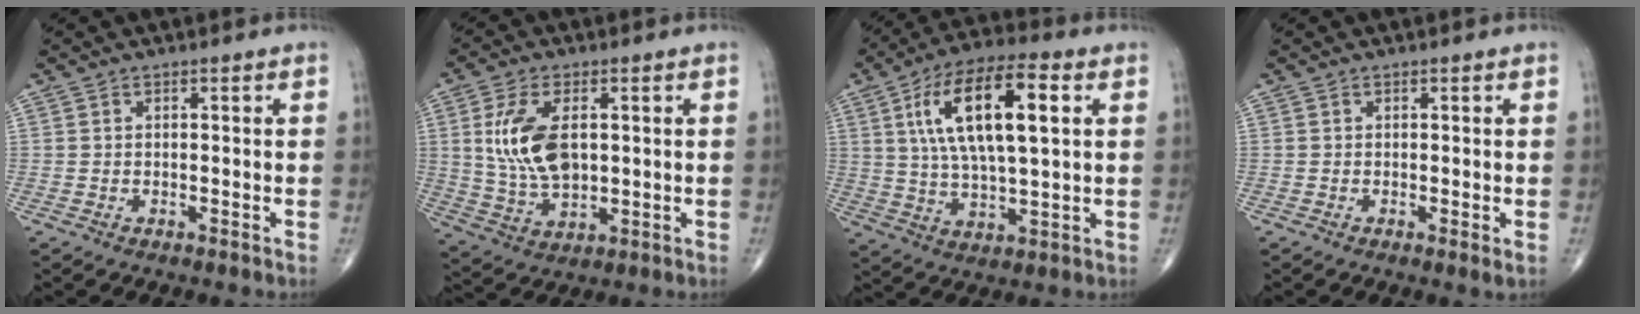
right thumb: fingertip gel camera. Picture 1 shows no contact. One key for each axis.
{"total": 12.0, "fx": 2.0, "fy": 6.7, "fz": 9.8, "tx": -0.189, "ty": -0.008, "tz": 0.045}
{"total": 18.1, "fx": 5.1, "fy": 6.7, "fz": 16.0, "tx": -0.284, "ty": 0.006, "tz": 0.085}
{"total": 1.1, "fx": 0.0, "fy": 0.2, "fz": 1.0, "tx": -0.018, "ty": -0.006, "tz": -0.002}